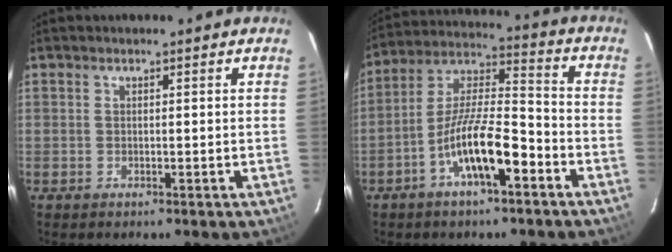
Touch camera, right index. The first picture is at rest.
{"total": 13.2, "force": [-6.5, 3.3, 10.9], "torque": [-0.208, 0.008, -0.119]}